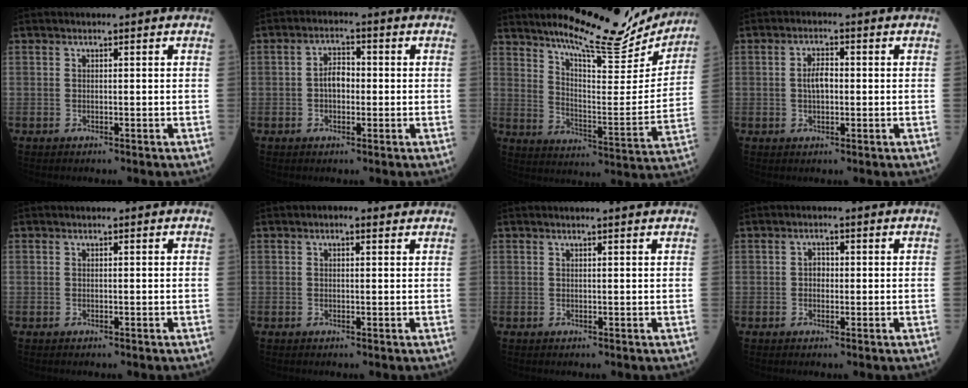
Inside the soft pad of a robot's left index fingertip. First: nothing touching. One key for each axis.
{"total": 3.5, "fx": -0.4, "fy": 2.1, "fz": 2.8, "tx": -0.054, "ty": 0.014, "tz": -0.009}
{"total": 19.0, "fx": 17.1, "fy": 2.8, "fz": 7.7, "tx": -0.122, "ty": -0.039, "tz": 0.239}
{"total": 3.1, "fx": 0.0, "fy": 1.5, "fz": 2.8, "tx": -0.057, "ty": 0.007, "tz": -0.002}
{"total": 0.0}
{"total": 1.6, "fx": 1.0, "fy": 0.8, "fz": 1.1, "tx": -0.023, "ty": 0.013, "tz": 0.010}
{"total": 2.1, "fx": 1.9, "fy": -0.2, "fz": 0.8, "tx": -0.013, "ty": 0.007, "tz": 0.023}
{"total": 1.5, "fx": 0.0, "fy": 1.1, "fz": 1.0, "tx": -0.015, "ty": 0.004, "tz": -0.002}